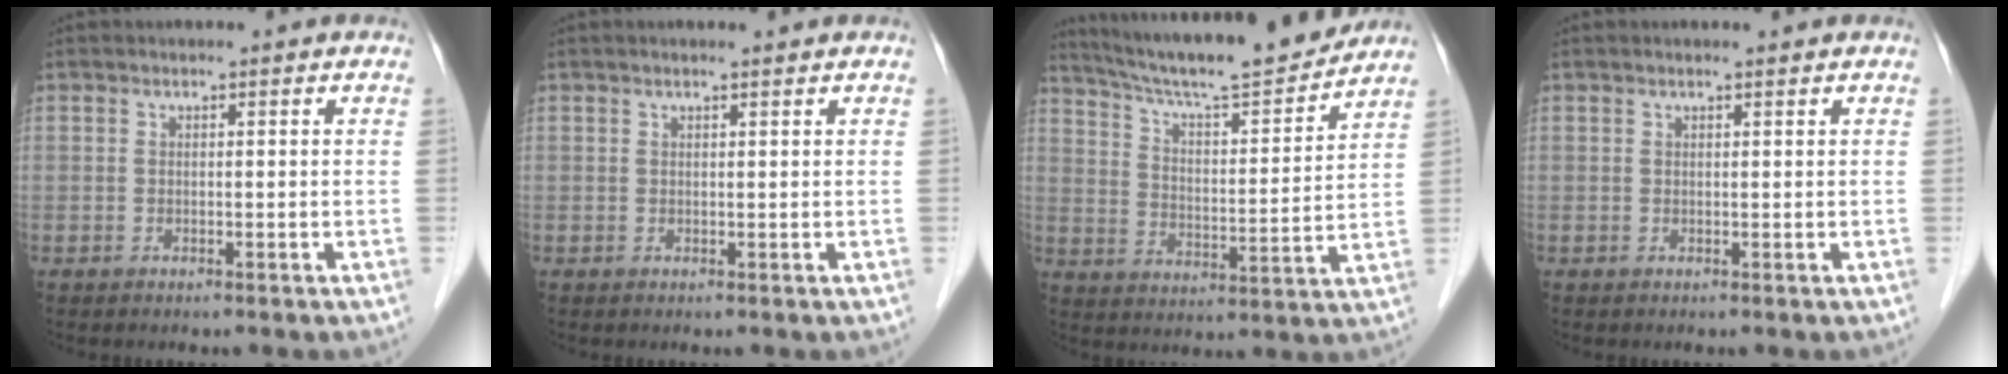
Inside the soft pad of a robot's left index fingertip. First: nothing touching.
{"total": 1.4, "force": [1.2, -0.1, 0.8], "torque": [-0.013, 0.011, 0.021]}
{"total": 17.6, "force": [16.0, 0.4, 7.1], "torque": [-0.123, -0.001, 0.250]}
{"total": 1.1, "force": [0.9, -0.1, 0.6], "torque": [-0.011, 0.009, 0.018]}